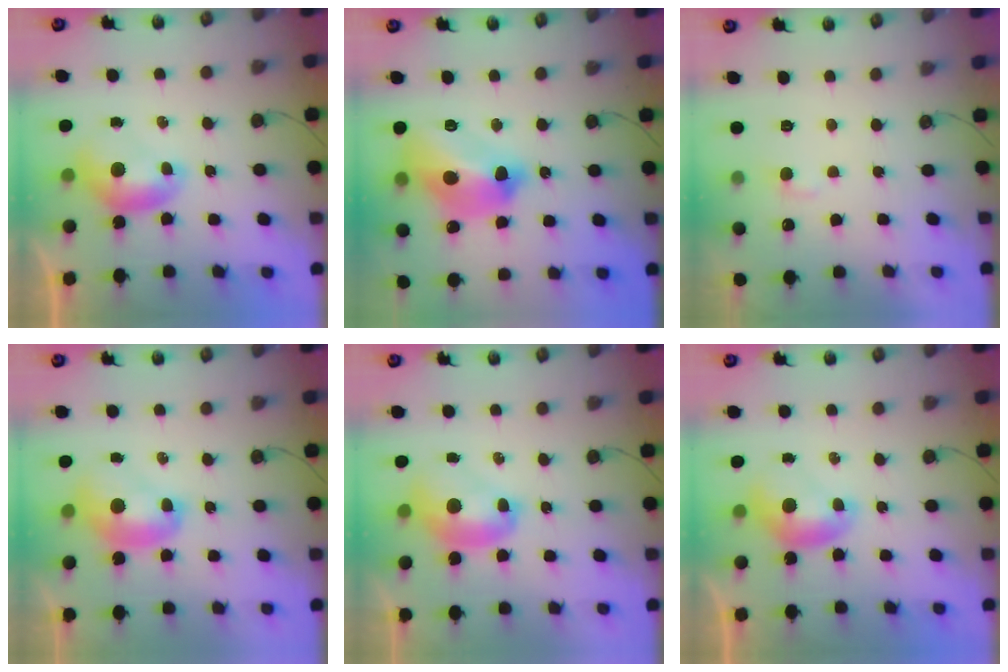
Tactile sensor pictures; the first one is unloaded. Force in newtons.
{"total": 13.4, "press": 13.3, "slide": 1.6}
{"total": 2.8, "press": 2.8, "slide": 0.5}
{"total": 2.5, "press": 2.5, "slide": 0.3}
{"total": 3.6, "press": 3.6, "slide": 0.4}
{"total": 0.0}